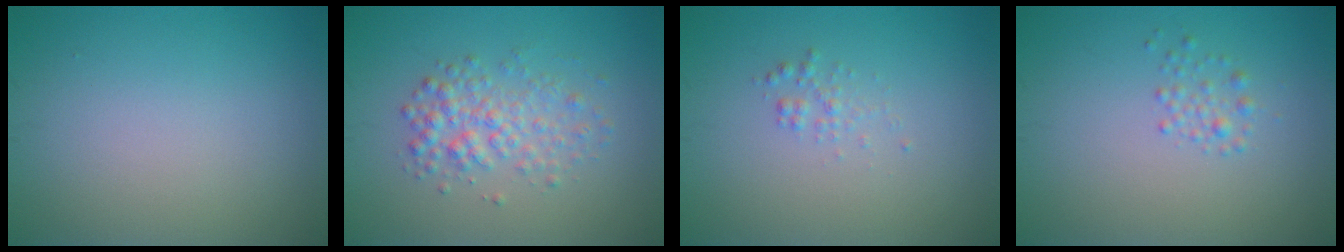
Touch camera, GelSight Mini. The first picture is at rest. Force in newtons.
{"total": 3.1, "press": 3.1, "slide": 0.1}
{"total": 1.0, "press": 1.0, "slide": 0.0}
{"total": 1.2, "press": 1.2, "slide": 0.0}